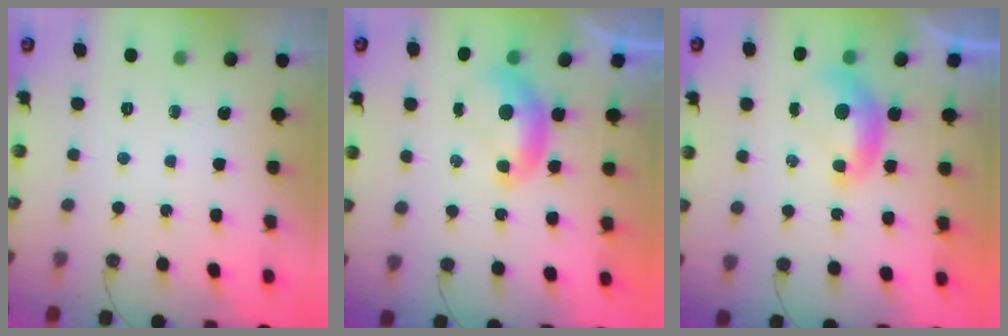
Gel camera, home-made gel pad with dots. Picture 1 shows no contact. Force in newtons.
{"total": 0.0}
{"total": 0.0}